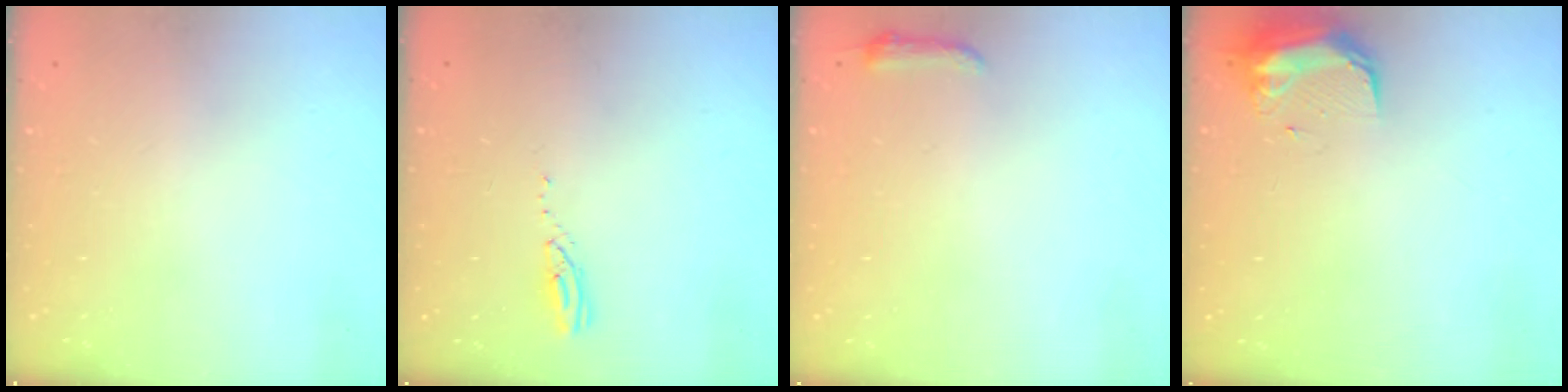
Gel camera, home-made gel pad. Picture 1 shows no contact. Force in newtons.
{"total": 3.2, "press": 3.2, "slide": 0.2}
{"total": 3.7, "press": 3.7, "slide": 0.7}
{"total": 9.7, "press": 9.7, "slide": 0.7}